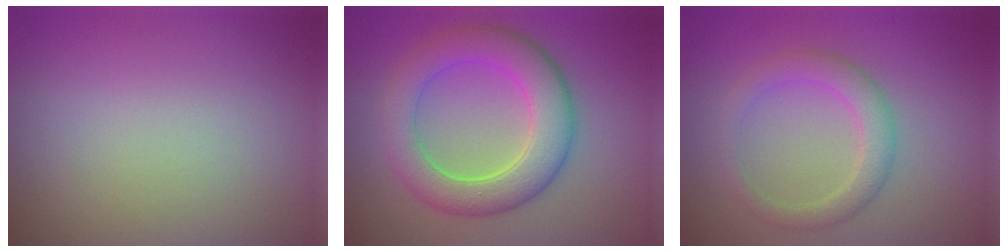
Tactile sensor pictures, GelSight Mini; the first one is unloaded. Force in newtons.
{"total": 6.5, "press": 6.4, "slide": 0.5}
{"total": 2.8, "press": 2.8, "slide": 0.1}